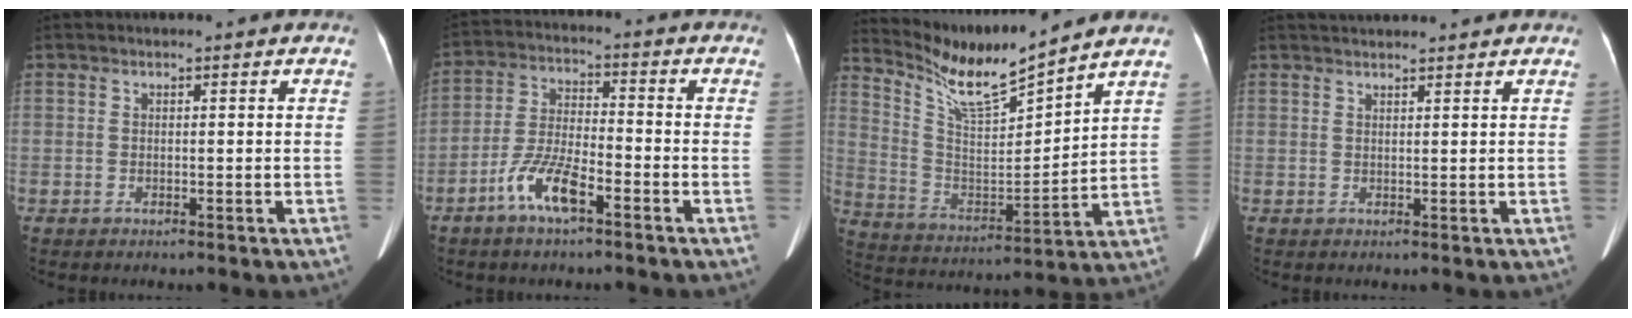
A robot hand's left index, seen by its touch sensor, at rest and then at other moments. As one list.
[{"total": 7.8, "force": [-4.6, 1.7, 6.0], "torque": [-0.129, 0.001, -0.090]}, {"total": 11.3, "force": [10.7, -0.2, 3.8], "torque": [-0.089, -0.008, 0.212]}, {"total": 5.8, "force": [5.5, 0.3, 1.9], "torque": [-0.026, 0.035, 0.070]}]